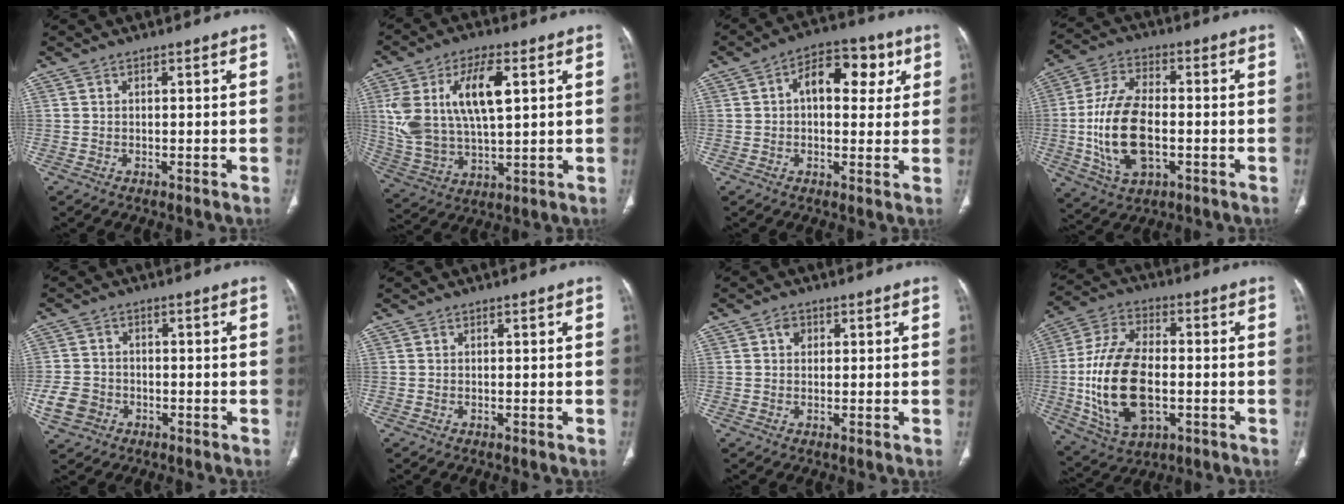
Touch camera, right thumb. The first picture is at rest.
{"total": 16.8, "force": [4.6, 8.0, 14.1], "torque": [-0.274, -0.003, 0.094]}
{"total": 11.2, "force": [3.0, 6.9, 8.3], "torque": [-0.080, 0.019, 0.036]}
{"total": 15.7, "force": [-2.4, 8.7, 12.9], "torque": [-0.250, 0.014, -0.038]}
{"total": 5.9, "force": [-2.1, 4.9, 2.3], "torque": [-0.044, 0.016, -0.037]}
{"total": 0.0}
{"total": 2.1, "force": [0.7, 1.7, 1.0], "torque": [-0.004, 0.001, 0.008]}
{"total": 19.1, "force": [-2.6, 10.9, 15.5], "torque": [-0.296, 0.013, -0.035]}